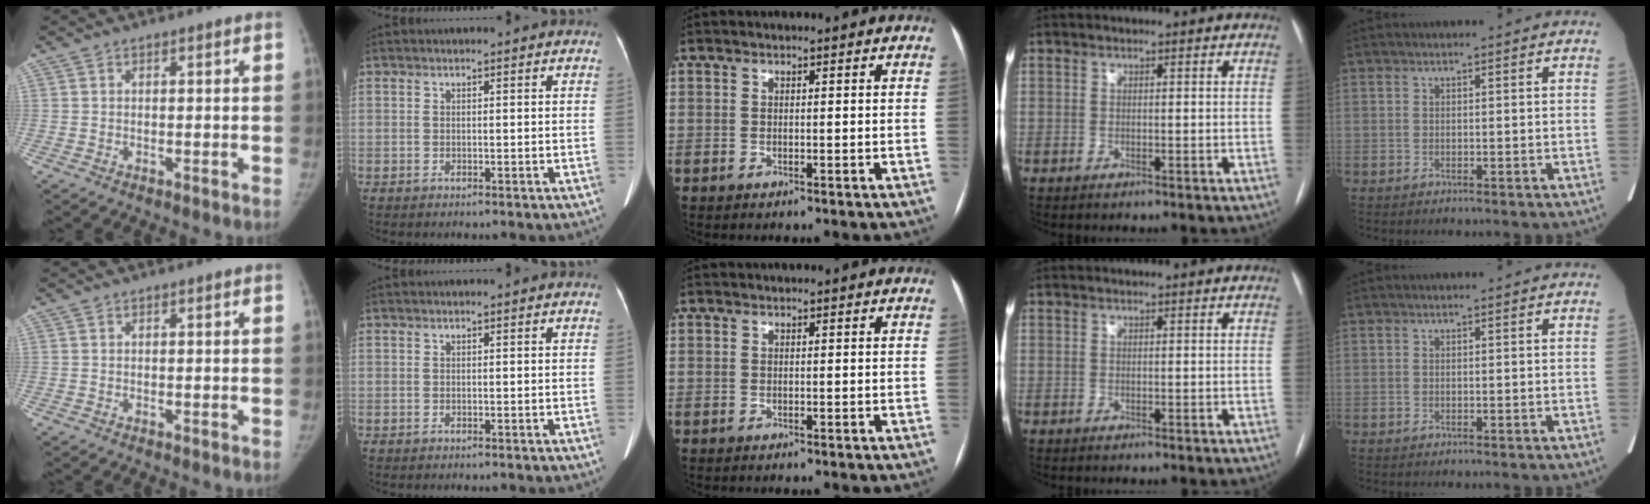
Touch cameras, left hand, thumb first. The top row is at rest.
{}